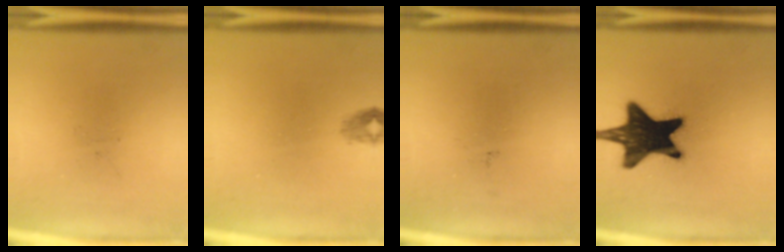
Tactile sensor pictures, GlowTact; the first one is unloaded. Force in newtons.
{"total": 1.2}
{"total": 0.0}
{"total": 19.0}